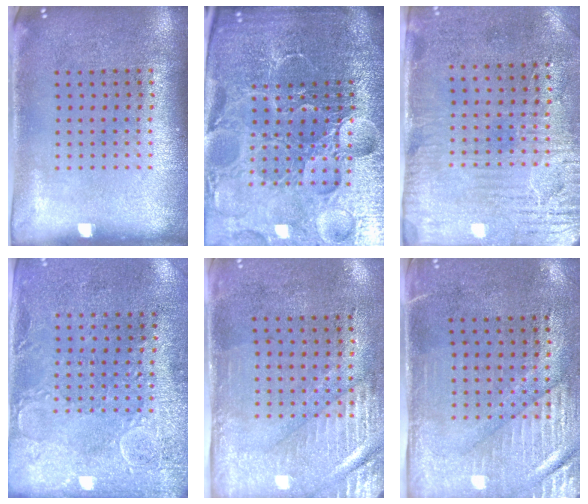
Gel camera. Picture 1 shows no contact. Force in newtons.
{"total": 6.7, "press": 5.9, "slide": 3.2}
{"total": 3.1, "press": 2.6, "slide": 1.8}
{"total": 2.9, "press": 2.3, "slide": 1.8}
{"total": 3.0, "press": 2.5, "slide": 1.6}
{"total": 3.0, "press": 2.5, "slide": 1.6}